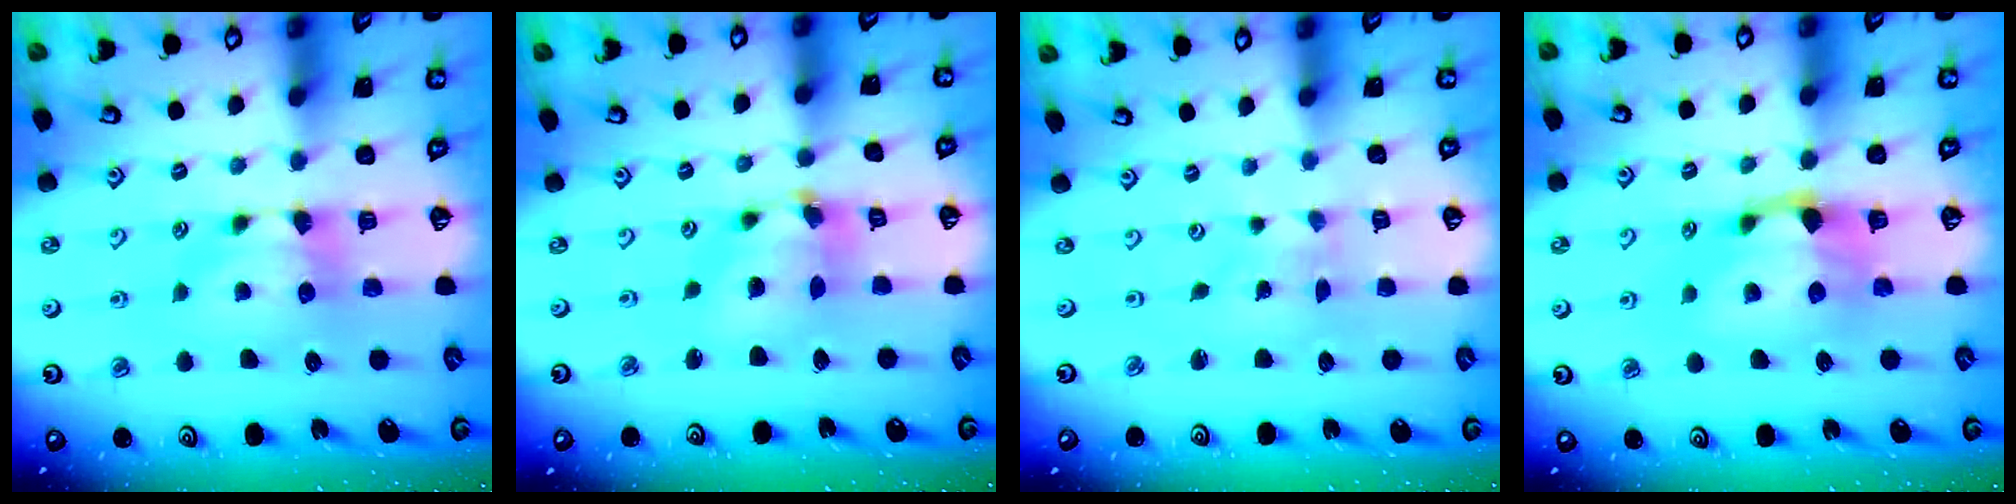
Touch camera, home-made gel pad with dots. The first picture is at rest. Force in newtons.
{"total": 6.7, "press": 6.3, "slide": 2.2}
{"total": 6.0, "press": 6.0, "slide": 0.6}
{"total": 2.4, "press": 1.6, "slide": 1.7}